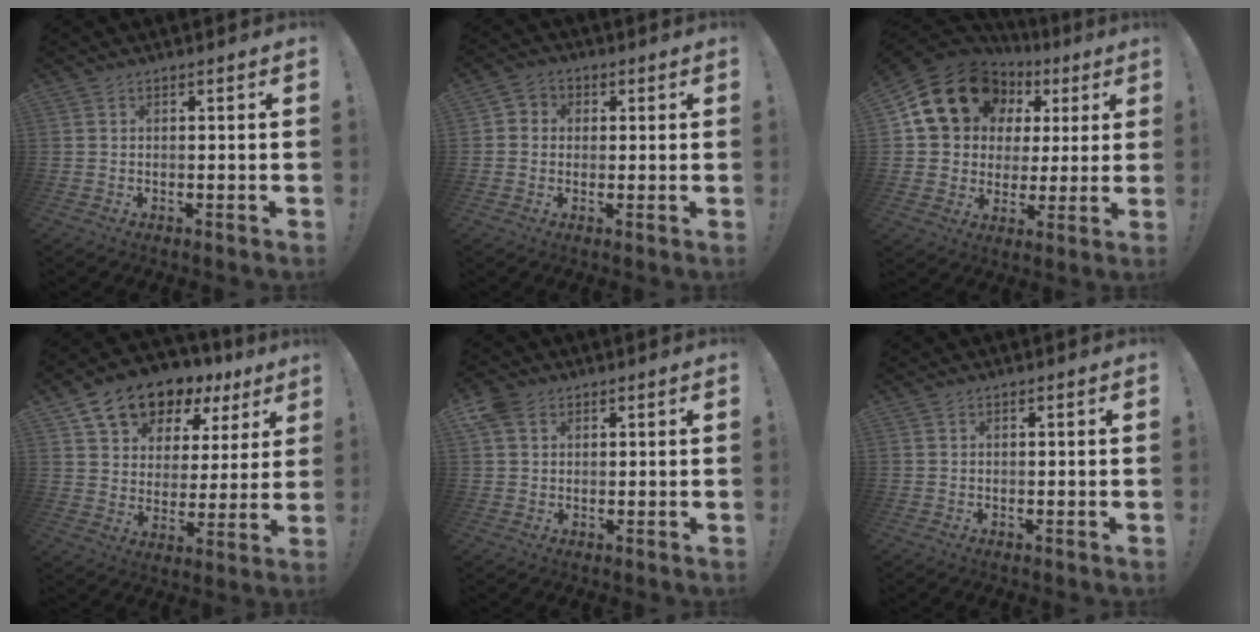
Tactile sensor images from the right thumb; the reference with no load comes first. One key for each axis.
{"total": 4.1, "fx": -0.5, "fy": 3.9, "fz": 1.3, "tx": -0.021, "ty": 0.012, "tz": -0.008}
{"total": 18.8, "fx": 8.6, "fy": 14.3, "fz": 8.5, "tx": -0.130, "ty": -0.036, "tz": 0.179}
{"total": 13.5, "fx": 9.6, "fy": 7.9, "fz": 5.2, "tx": -0.082, "ty": -0.068, "tz": 0.172}
{"total": 6.7, "fx": 3.0, "fy": 5.3, "fz": 2.6, "tx": -0.039, "ty": -0.007, "tz": 0.062}
{"total": 0.0}